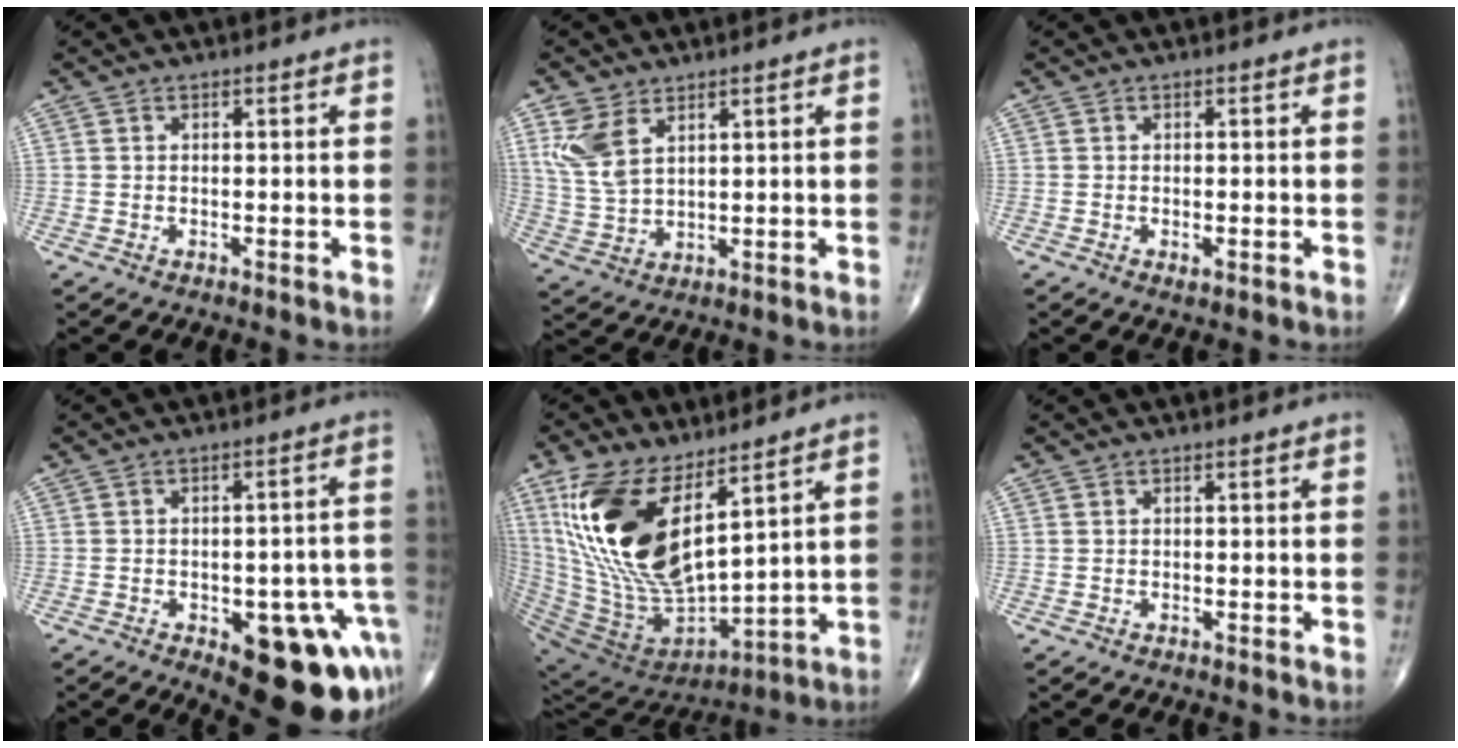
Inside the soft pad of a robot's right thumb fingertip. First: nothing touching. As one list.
[{"total": 7.9, "force": [3.9, 4.4, 5.3], "torque": [-0.110, -0.010, 0.090]}, {"total": 1.2, "force": [-0.5, 0.5, 1.0], "torque": [-0.015, -0.001, -0.007]}, {"total": 18.6, "force": [-7.6, 8.4, 14.8], "torque": [-0.112, 0.036, -0.079]}, {"total": 21.6, "force": [9.6, 9.0, 17.1], "torque": [-0.336, -0.062, 0.205]}, {"total": 0.0}]